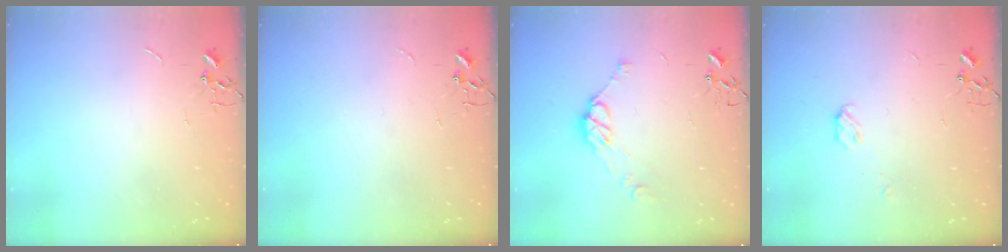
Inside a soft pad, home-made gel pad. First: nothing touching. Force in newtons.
{"total": 0.0}
{"total": 9.0, "press": 9.0, "slide": 0.7}
{"total": 3.9, "press": 3.8, "slide": 0.6}